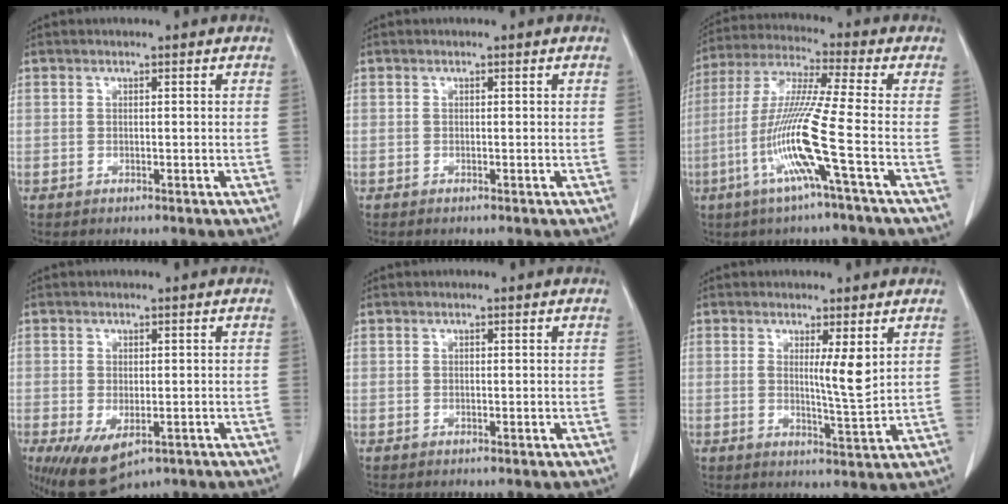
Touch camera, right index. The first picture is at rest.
{"total": 0.0}
{"total": 12.9, "force": [-4.4, -1.7, 12.0], "torque": [-0.243, -0.013, -0.096]}
{"total": 8.1, "force": [-4.1, 4.0, 5.7], "torque": [-0.094, -0.018, -0.059]}
{"total": 0.0}
{"total": 4.4, "force": [1.6, 0.1, 4.1], "torque": [-0.065, -0.011, 0.026]}